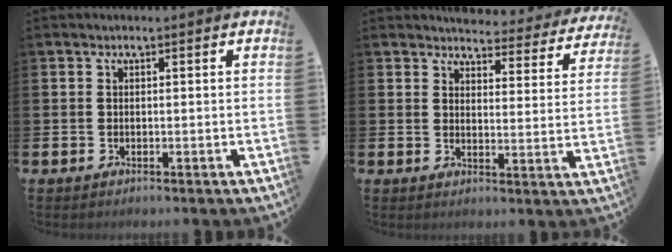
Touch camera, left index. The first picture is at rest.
{"total": 4.0, "force": [3.9, 0.8, 0.3], "torque": [-0.006, -0.038, 0.062]}